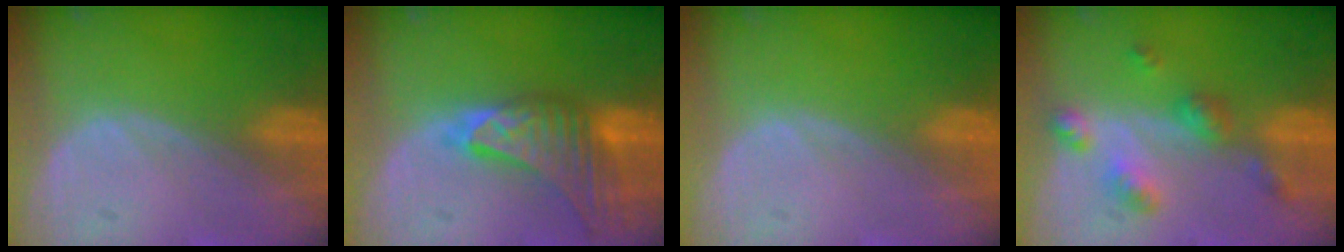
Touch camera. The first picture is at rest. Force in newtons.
{"total": 9.1, "press": 8.3, "slide": 3.8}
{"total": 0.0}
{"total": 6.2, "press": 5.5, "slide": 3.0}